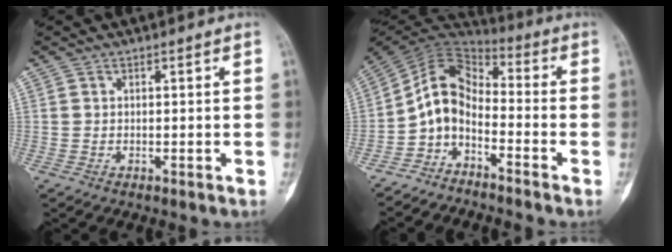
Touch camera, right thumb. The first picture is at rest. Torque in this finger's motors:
{"motor_torque": [0.67, 0.18, 1.07, -0.45, 0.36]}